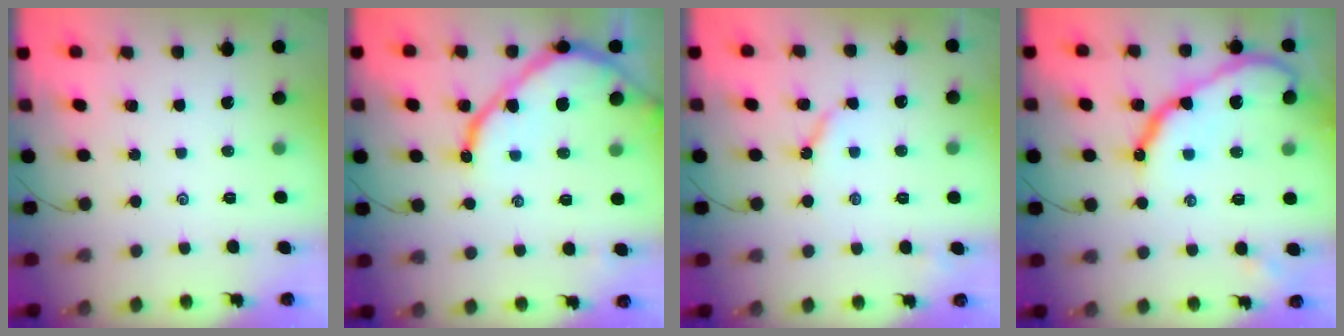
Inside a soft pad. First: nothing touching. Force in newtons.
{"total": 12.2, "press": 12.2, "slide": 1.2}
{"total": 4.3, "press": 4.3, "slide": 0.3}
{"total": 15.8, "press": 15.7, "slide": 1.3}